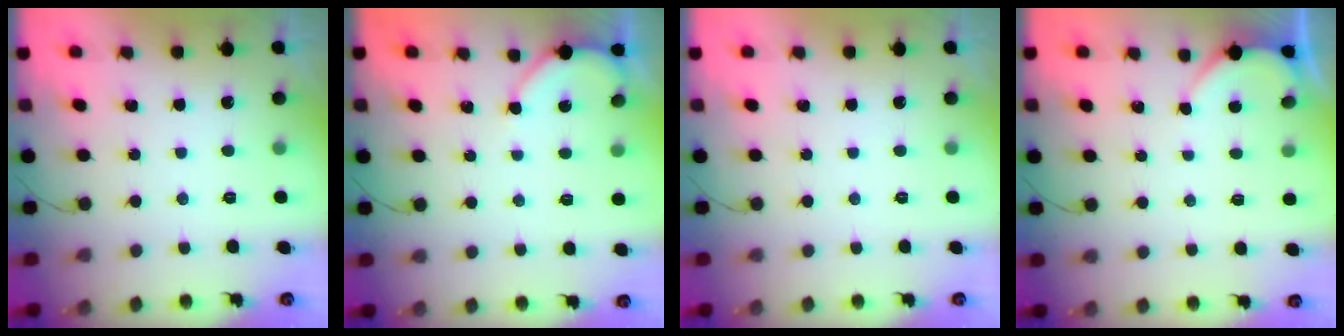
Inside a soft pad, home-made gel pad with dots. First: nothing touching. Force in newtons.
{"total": 3.5, "press": 3.5, "slide": 0.4}
{"total": 0.0}
{"total": 2.3, "press": 2.3, "slide": 0.3}